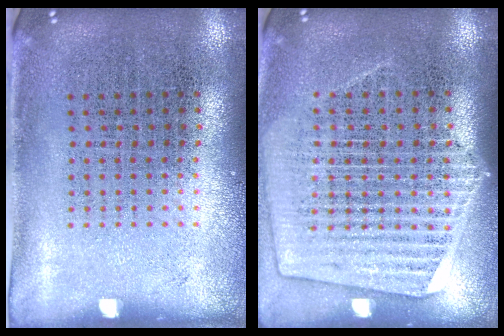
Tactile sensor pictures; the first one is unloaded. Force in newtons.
{"total": 1.6, "press": 1.4, "slide": 0.7}